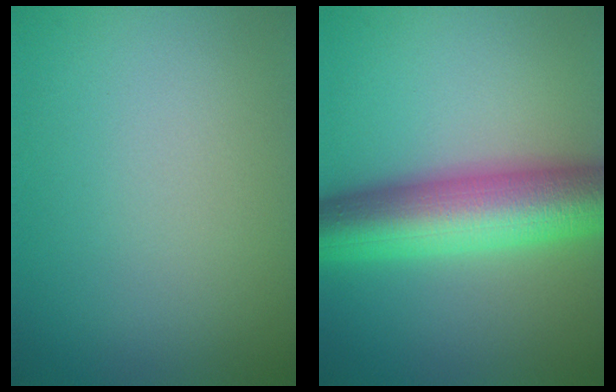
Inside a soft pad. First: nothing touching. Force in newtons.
{"total": 10.0, "press": 10.0, "slide": 0.2}